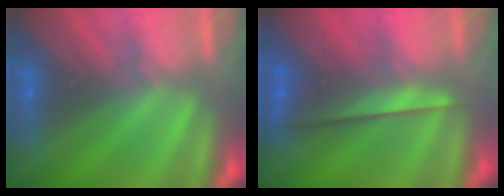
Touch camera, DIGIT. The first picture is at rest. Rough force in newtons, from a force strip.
{"total": 2.3}